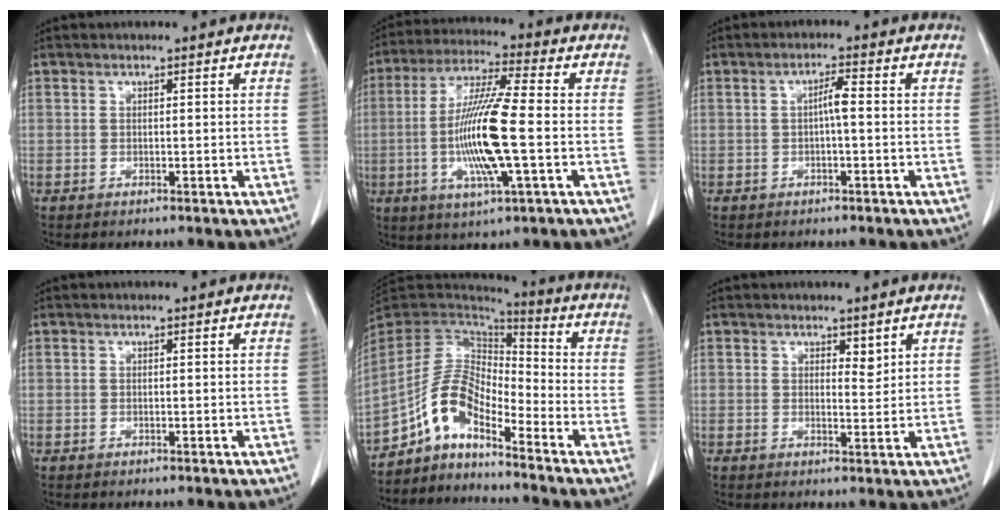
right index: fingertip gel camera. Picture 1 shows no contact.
{"total": 14.0, "force": [-2.0, 0.9, 13.8], "torque": [-0.274, -0.008, -0.041]}
{"total": 2.5, "force": [-0.2, 0.2, 2.4], "torque": [-0.042, 0.004, -0.003]}
{"total": 0.0}
{"total": 9.6, "force": [-6.7, 3.3, 6.0], "torque": [-0.127, 0.034, -0.129]}
{"total": 1.7, "force": [1.2, 0.8, 1.0], "torque": [-0.013, -0.009, 0.021]}